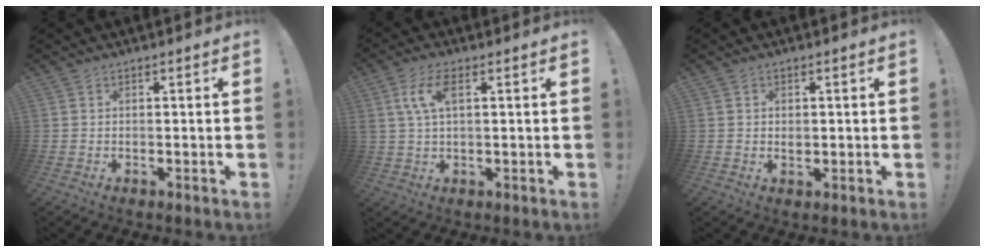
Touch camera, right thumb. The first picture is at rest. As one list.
[{"total": 7.2, "force": [2.3, 3.1, 6.1], "torque": [-0.117, 0.002, 0.039]}, {"total": 1.3, "force": [0.1, 1.2, 0.6], "torque": [-0.002, 0.000, -0.001]}]